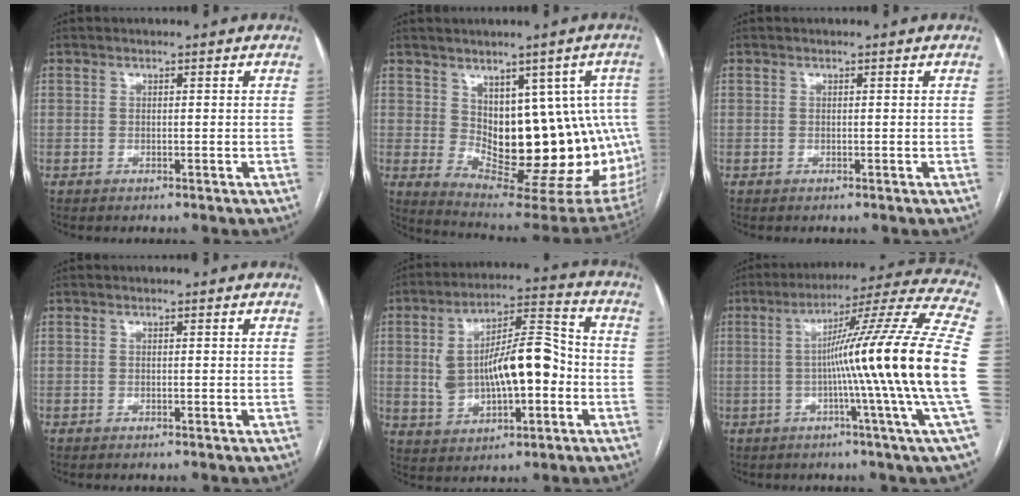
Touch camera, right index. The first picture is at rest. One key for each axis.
{"total": 17.9, "fx": 1.0, "fy": 8.7, "fz": 15.6, "tx": -0.148, "ty": 0.005, "tz": 0.037}
{"total": 0.0}
{"total": 0.0}
{"total": 14.7, "fx": -0.7, "fy": 5.6, "fz": 13.5, "tx": -0.243, "ty": 0.034, "tz": 0.000}
{"total": 22.4, "fx": -2.0, "fy": -3.4, "fz": 22.1, "tx": -0.280, "ty": 0.000, "tz": -0.055}